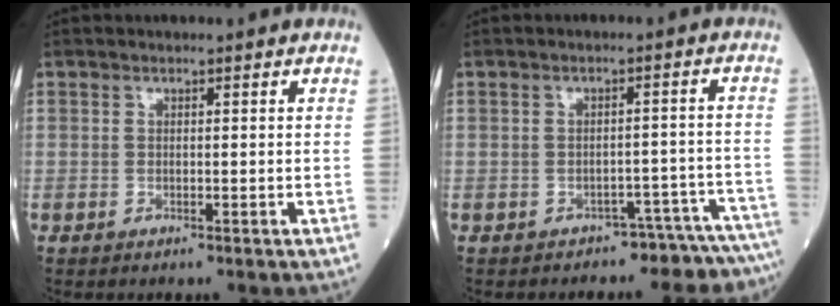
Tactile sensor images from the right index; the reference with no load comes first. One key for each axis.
{"total": 8.1, "fx": -7.9, "fy": 1.6, "fz": 0.1, "tx": 0.021, "ty": 0.044, "tz": -0.084}